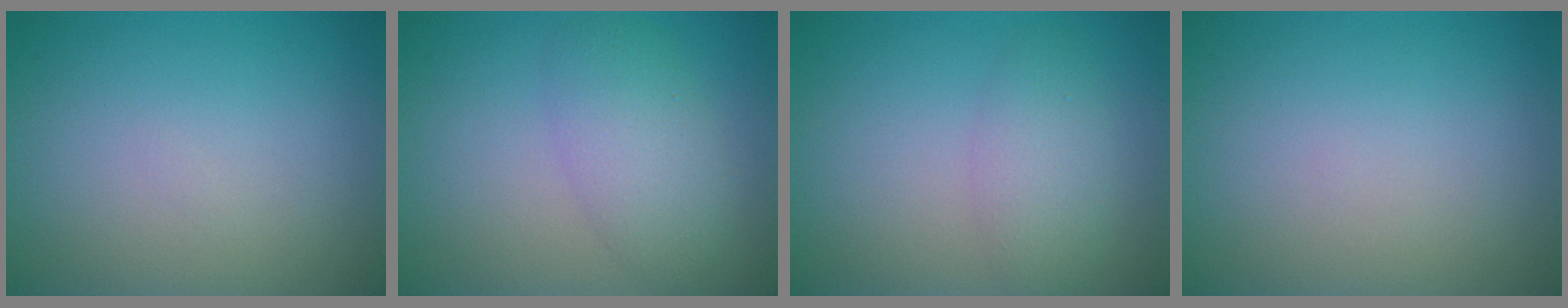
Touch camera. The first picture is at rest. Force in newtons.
{"total": 4.0, "press": 4.0, "slide": 0.1}
{"total": 2.8, "press": 2.8, "slide": 0.2}
{"total": 0.0}